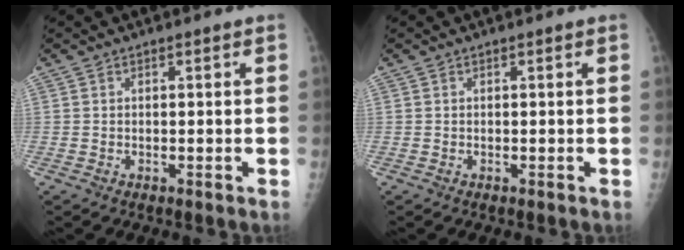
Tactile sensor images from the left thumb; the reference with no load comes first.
{"total": 0.0}